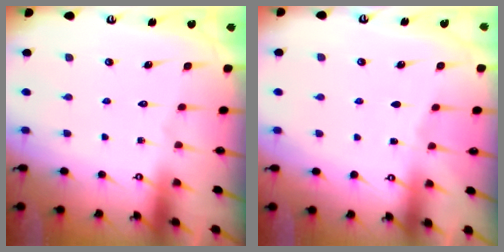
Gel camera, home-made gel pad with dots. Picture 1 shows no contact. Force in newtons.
{"total": 2.1, "press": 2.1, "slide": 0.3}